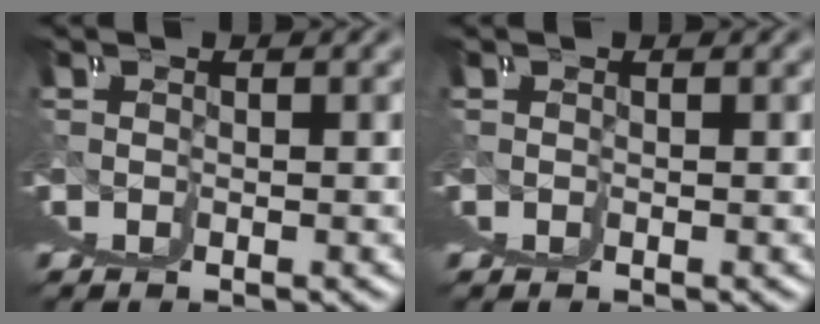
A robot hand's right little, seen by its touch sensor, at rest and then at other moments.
{"total": 0.0}